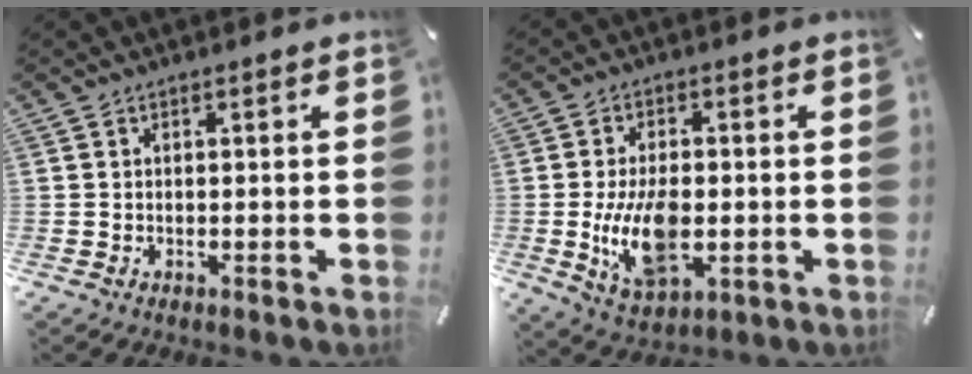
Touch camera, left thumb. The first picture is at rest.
{"total": 11.9, "force": [-1.6, 6.5, 9.8], "torque": [-0.197, -0.014, -0.027]}